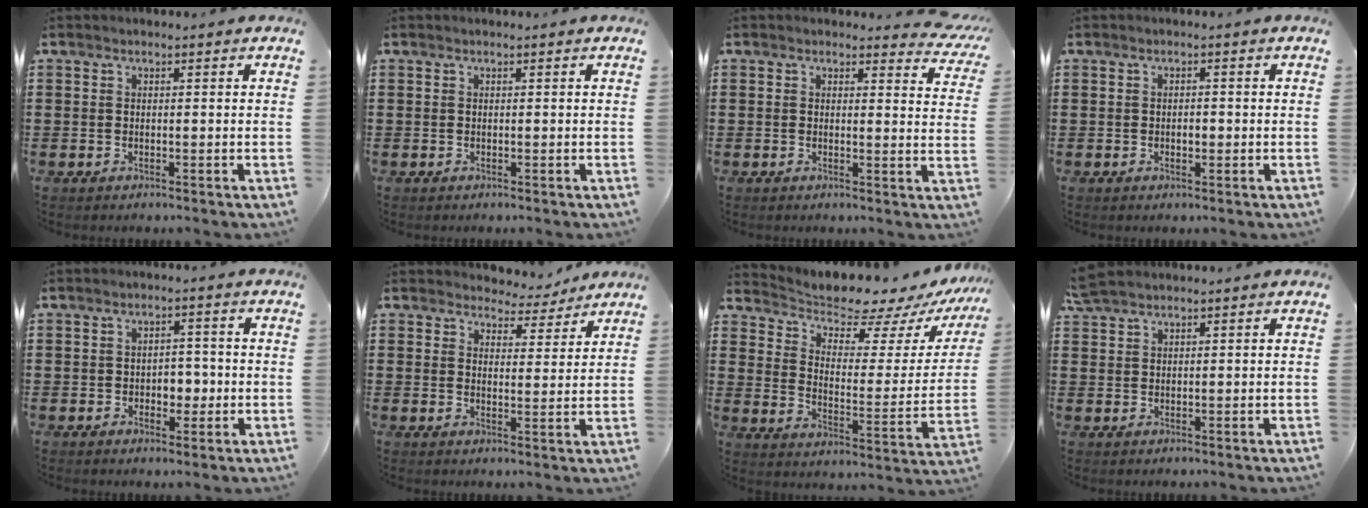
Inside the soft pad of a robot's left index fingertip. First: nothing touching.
{"total": 0.0}
{"total": 2.1, "force": [1.8, 0.7, 0.7], "torque": [-0.007, -0.007, 0.029]}
{"total": 1.2, "force": [-0.1, 0.7, 1.0], "torque": [-0.020, 0.003, -0.004]}
{"total": 3.3, "force": [-0.6, 2.5, 2.1], "torque": [-0.040, 0.004, -0.018]}
{"total": 4.5, "force": [4.3, 1.2, 0.5], "torque": [-0.021, -0.021, 0.076]}
{"total": 7.6, "force": [7.1, 1.9, 2.2], "torque": [-0.065, -0.058, 0.119]}
{"total": 2.7, "force": [2.3, 0.7, 1.1], "torque": [-0.027, 0.004, 0.046]}